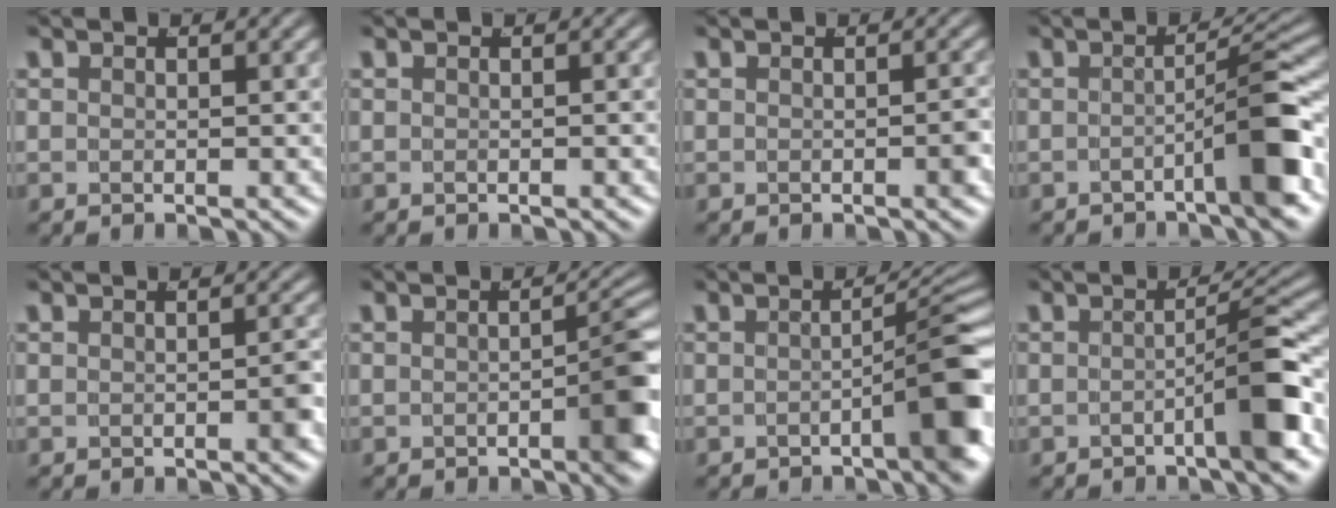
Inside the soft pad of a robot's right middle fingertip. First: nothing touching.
{"total": 0.0}
{"total": 0.7, "force": [-0.4, 0.0, 0.6], "torque": [-0.008, 0.004, -0.009]}
{"total": 4.9, "force": [-2.1, 0.3, 4.4], "torque": [-0.055, 0.015, -0.038]}
{"total": 1.0, "force": [-0.6, 0.1, 0.8], "torque": [-0.012, 0.003, -0.012]}
{"total": 3.8, "force": [-1.3, 0.9, 3.5], "torque": [-0.037, 0.003, -0.023]}
{"total": 5.4, "force": [-2.0, 0.9, 5.0], "torque": [-0.059, 0.010, -0.035]}
{"total": 4.4, "force": [-1.9, 0.2, 3.9], "torque": [-0.047, 0.014, -0.035]}